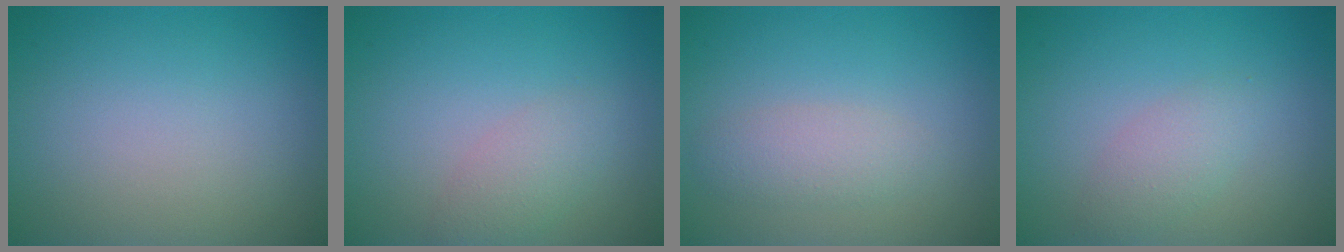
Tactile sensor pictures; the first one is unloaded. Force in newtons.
{"total": 2.1, "press": 2.1, "slide": 0.1}
{"total": 2.1, "press": 2.1, "slide": 0.1}
{"total": 2.0, "press": 2.0, "slide": 0.1}